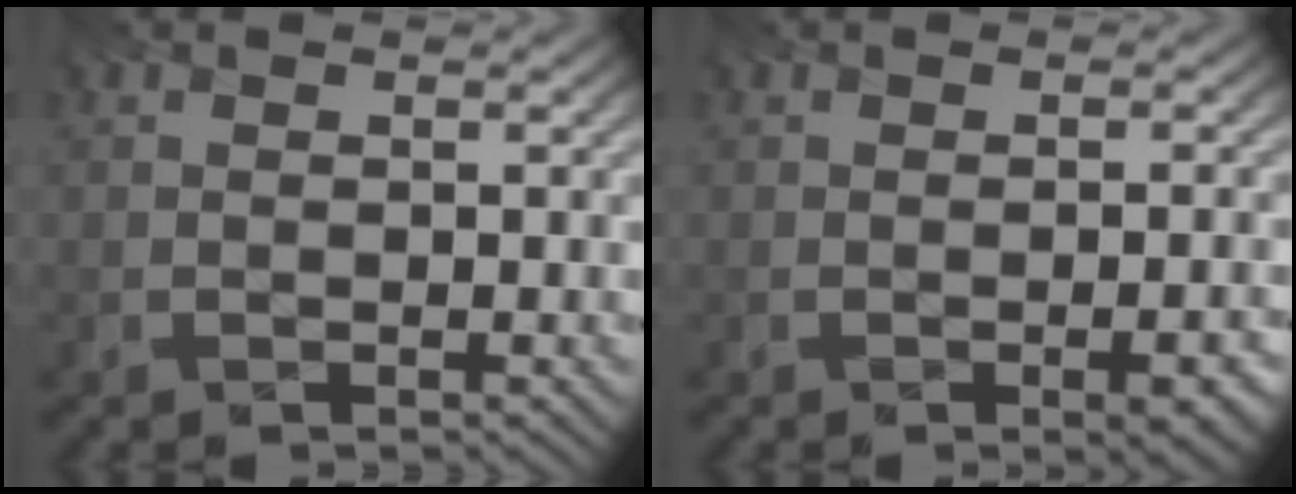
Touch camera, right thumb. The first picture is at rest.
{"total": 3.8, "force": [-1.6, 1.2, 3.3], "torque": [-0.025, 0.002, -0.023]}